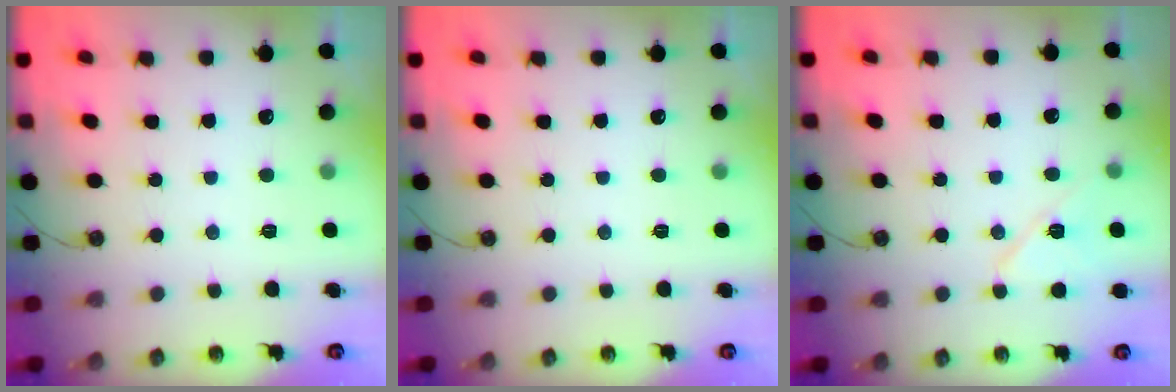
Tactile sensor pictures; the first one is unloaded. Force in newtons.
{"total": 0.0}
{"total": 9.0, "press": 9.0, "slide": 0.6}